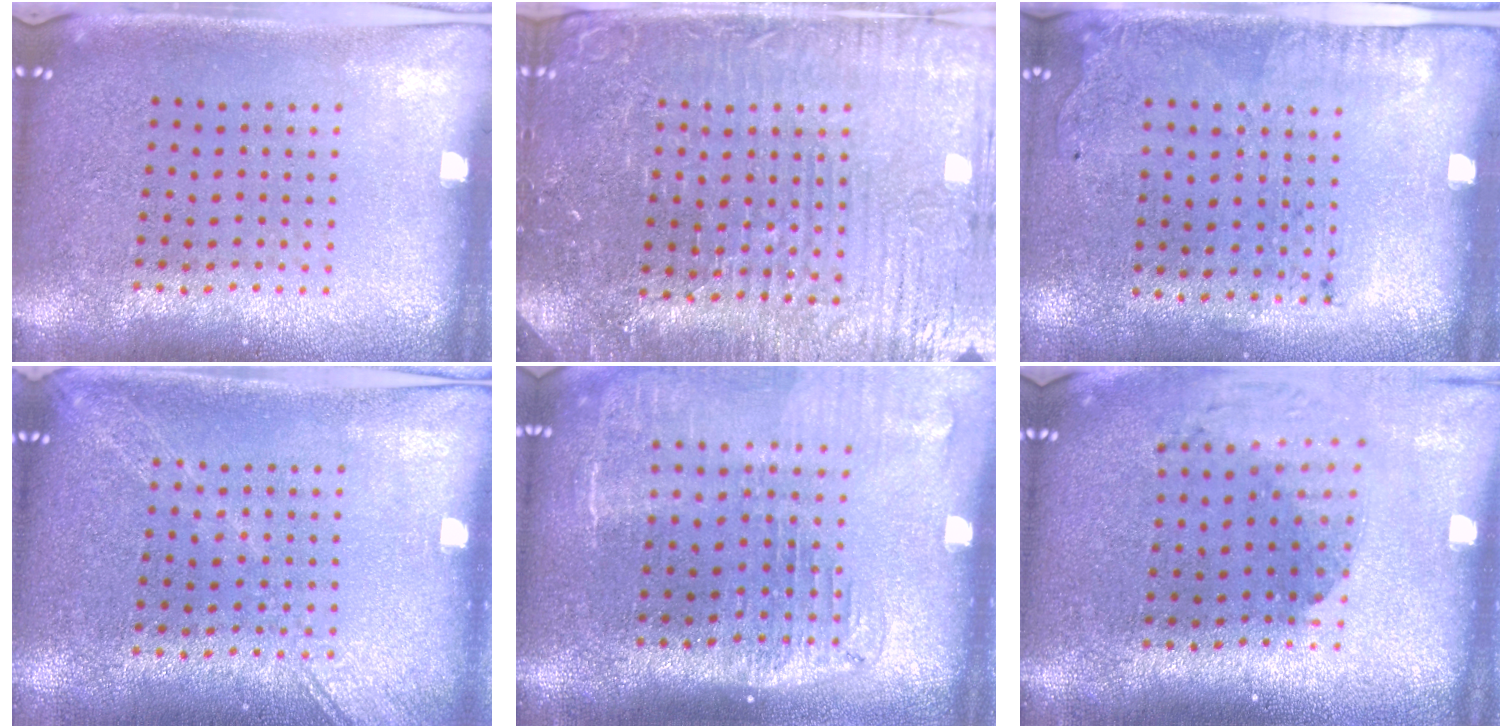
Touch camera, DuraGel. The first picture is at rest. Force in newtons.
{"total": 4.5, "press": 4.3, "slide": 1.4}
{"total": 1.7, "press": 1.1, "slide": 1.3}
{"total": 2.4, "press": 2.3, "slide": 0.4}
{"total": 2.3, "press": 1.9, "slide": 1.4}
{"total": 1.6, "press": 1.3, "slide": 0.9}